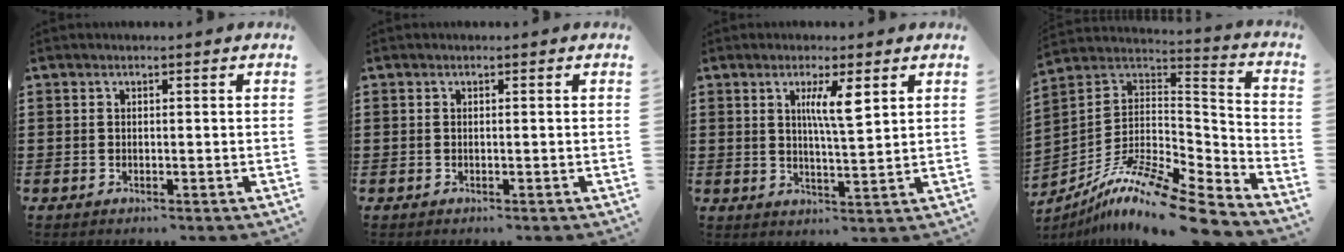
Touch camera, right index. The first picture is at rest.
{"total": 0.0}
{"total": 5.3, "force": [2.2, 0.8, 4.7], "torque": [-0.100, 0.005, 0.033]}
{"total": 12.8, "force": [-9.9, 1.6, 7.9], "torque": [-0.149, 0.011, -0.192]}